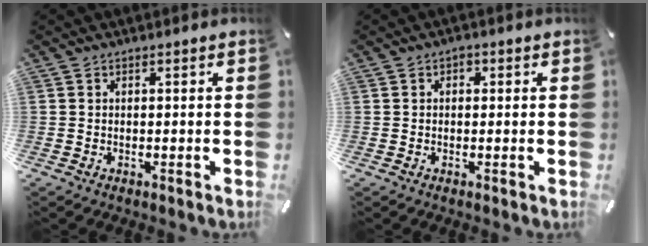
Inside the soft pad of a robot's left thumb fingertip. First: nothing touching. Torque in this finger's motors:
{"motor_torque": [0.21, 0.28, 0.12, -0.21, 0.08]}